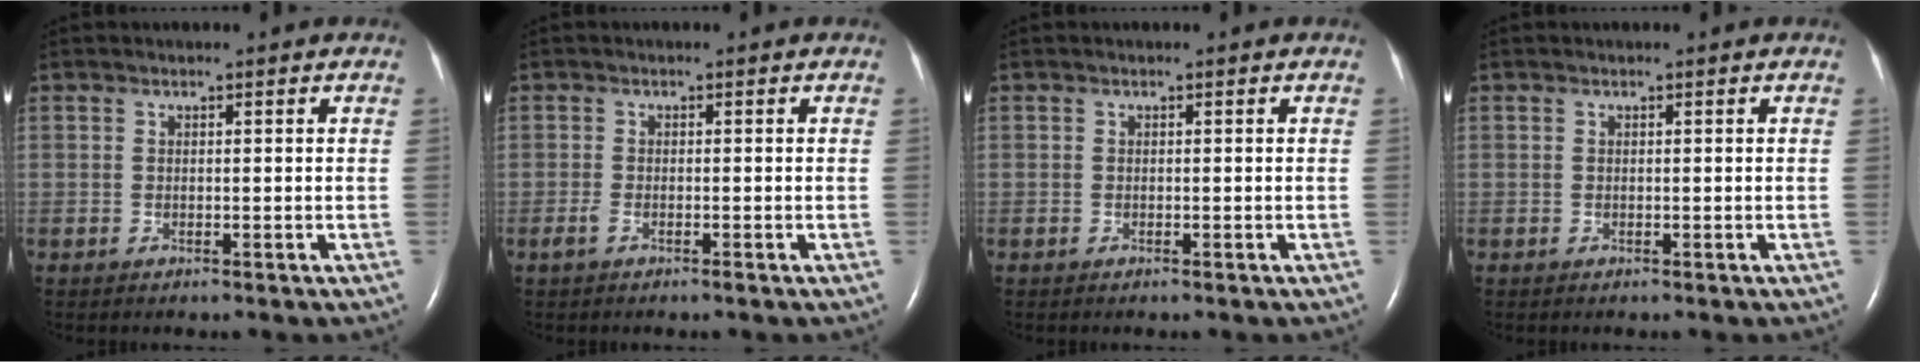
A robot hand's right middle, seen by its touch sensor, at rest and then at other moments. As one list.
[{"total": 1.4, "force": [-0.9, 0.3, 1.1], "torque": [-0.031, -0.003, -0.019]}, {"total": 0.0}, {"total": 0.0}]